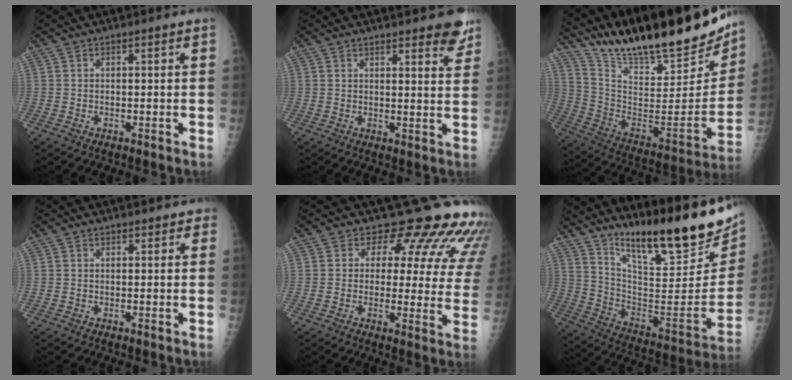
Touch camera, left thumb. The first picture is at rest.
{"total": 6.9, "force": [5.5, 1.8, 3.7], "torque": [-0.023, -0.030, 0.061]}
{"total": 30.1, "force": [25.2, 7.0, 14.8], "torque": [-0.220, -0.118, 0.391]}
{"total": 1.2, "force": [0.9, 0.8, 0.0], "torque": [0.018, -0.003, 0.005]}
{"total": 16.4, "force": [13.8, 6.8, 5.7], "torque": [-0.013, -0.089, 0.133]}
{"total": 27.9, "force": [19.3, 6.7, 19.0], "torque": [-0.261, -0.091, 0.310]}